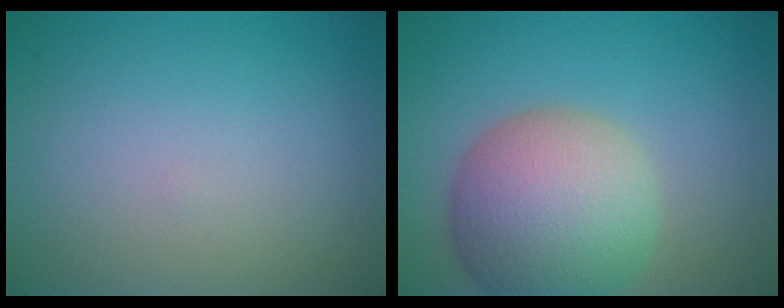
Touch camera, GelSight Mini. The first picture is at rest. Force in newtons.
{"total": 9.3, "press": 9.3, "slide": 0.6}